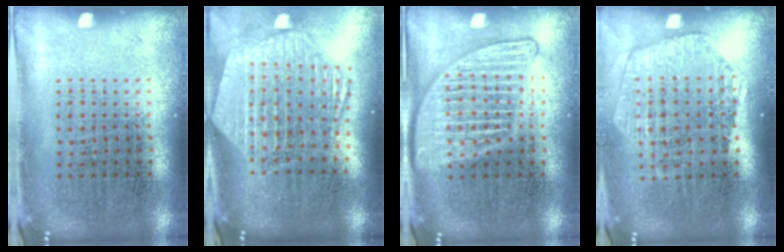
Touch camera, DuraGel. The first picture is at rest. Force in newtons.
{"total": 2.8, "press": 2.3, "slide": 1.6}
{"total": 2.3, "press": 2.3, "slide": 0.2}
{"total": 1.8, "press": 1.7, "slide": 0.8}